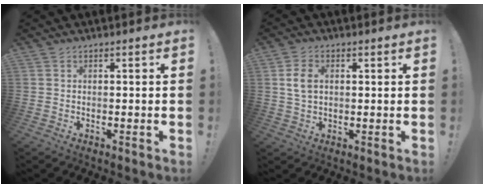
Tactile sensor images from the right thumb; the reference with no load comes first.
{"total": 5.8, "force": [1.2, 3.7, 4.2], "torque": [-0.081, 0.000, 0.020]}